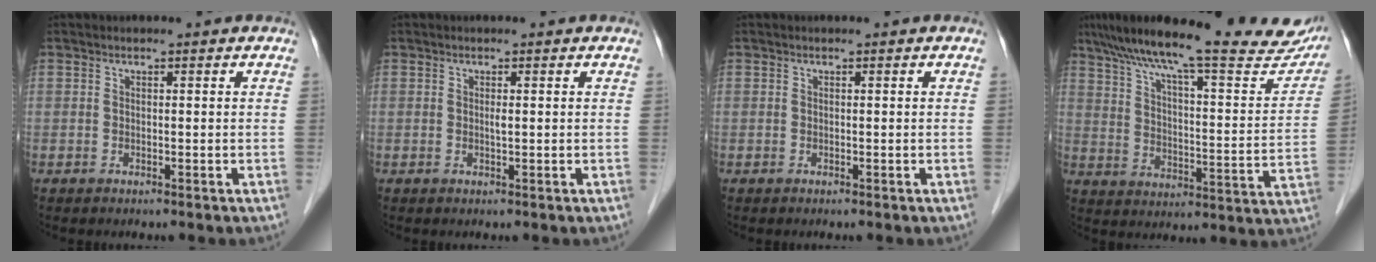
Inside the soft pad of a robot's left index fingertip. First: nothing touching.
{"total": 0.7, "force": [-0.2, 0.0, 0.7], "torque": [-0.015, -0.006, -0.004]}
{"total": 0.0}
{"total": 29.4, "force": [24.2, 4.8, 15.9], "torque": [-0.250, -0.021, 0.318]}